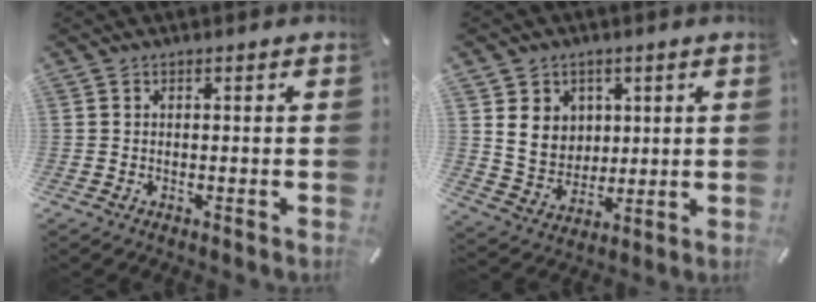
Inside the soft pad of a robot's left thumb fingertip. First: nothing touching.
{"total": 8.6, "force": [3.1, 7.8, 1.8], "torque": [-0.034, -0.010, 0.061]}